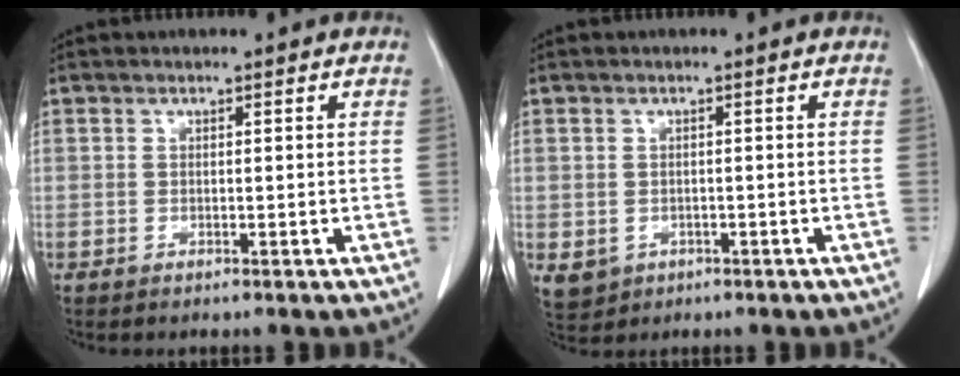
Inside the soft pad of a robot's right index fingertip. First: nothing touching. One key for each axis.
{"total": 3.6, "fx": -1.1, "fy": 3.3, "fz": 1.1, "tx": -0.018, "ty": -0.001, "tz": -0.004}